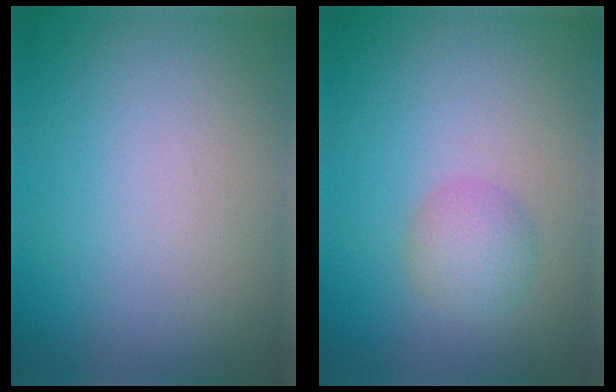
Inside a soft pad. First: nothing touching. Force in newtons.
{"total": 2.4, "press": 2.4, "slide": 0.1}